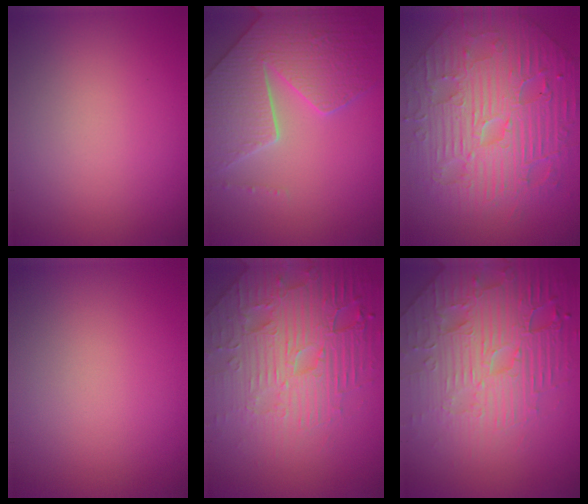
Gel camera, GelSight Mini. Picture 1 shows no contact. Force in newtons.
{"total": 7.6, "press": 6.2, "slide": 4.5}
{"total": 11.5, "press": 7.9, "slide": 8.4}
{"total": 0.0}
{"total": 7.6, "press": 6.1, "slide": 4.7}
{"total": 7.6, "press": 6.1, "slide": 4.7}